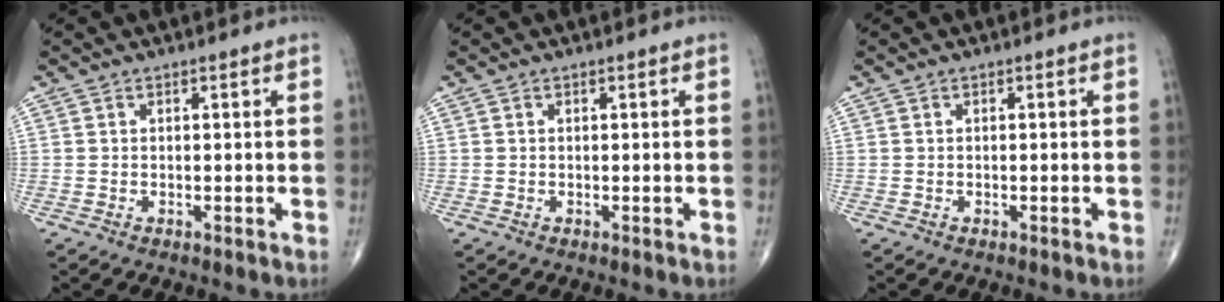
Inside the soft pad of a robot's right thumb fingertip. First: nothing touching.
{"total": 0.0}
{"total": 0.0}